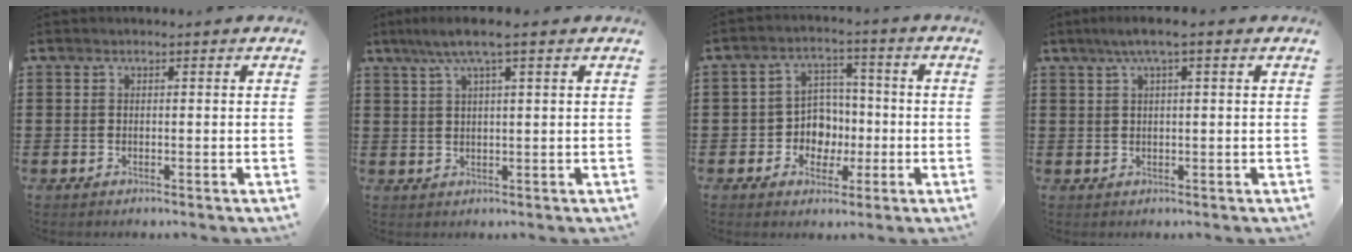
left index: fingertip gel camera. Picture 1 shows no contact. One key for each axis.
{"total": 4.9, "fx": 2.7, "fy": 0.4, "fz": 4.0, "tx": -0.082, "ty": 0.005, "tz": 0.047}
{"total": 6.1, "fx": -1.0, "fy": 5.7, "fz": 2.0, "tx": -0.048, "ty": 0.011, "tz": -0.019}
{"total": 2.9, "fx": 1.3, "fy": 0.1, "fz": 2.6, "tx": -0.050, "ty": 0.002, "tz": 0.020}